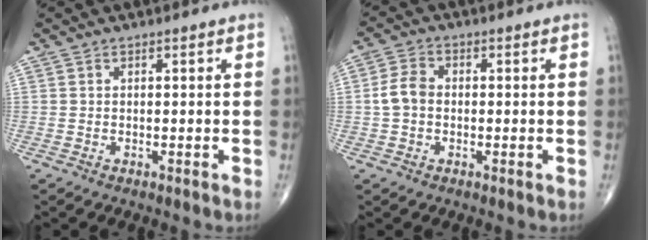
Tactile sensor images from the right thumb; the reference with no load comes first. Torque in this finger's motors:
{"motor_torque": [-0.44, 0.54, 0.48, -0.13, 0.04]}